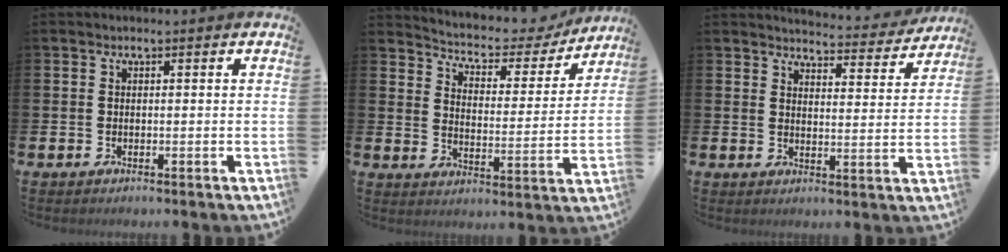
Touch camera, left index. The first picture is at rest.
{"total": 5.0, "force": [4.6, 1.8, 1.0], "torque": [-0.051, -0.036, 0.072]}
{"total": 4.3, "force": [4.2, 0.5, 0.5], "torque": [-0.012, -0.034, 0.070]}